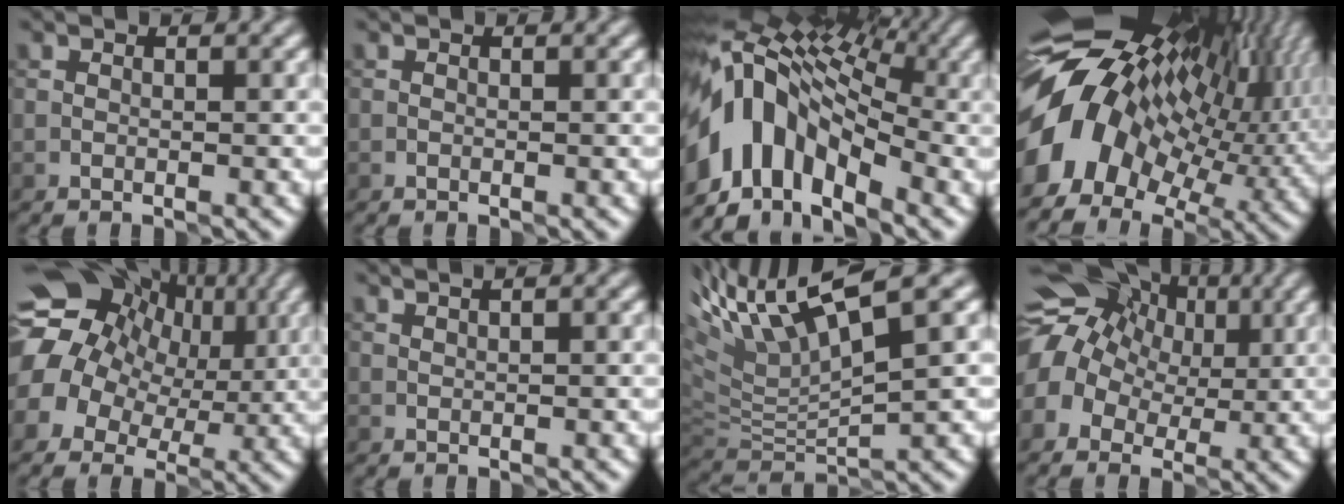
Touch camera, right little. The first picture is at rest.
{"total": 0.0}
{"total": 12.2, "force": [-2.6, 7.7, 9.2], "torque": [-0.164, 0.020, -0.057]}
{"total": 14.8, "force": [1.7, 9.5, 11.3], "torque": [-0.219, 0.015, 0.038]}
{"total": 17.2, "force": [3.3, 14.5, 8.6], "torque": [-0.173, 0.042, 0.036]}
{"total": 0.8, "force": [0.7, 0.0, 0.4], "torque": [-0.004, 0.002, 0.008]}
{"total": 7.5, "force": [4.2, 1.8, 6.0], "torque": [-0.119, 0.022, 0.078]}
{"total": 13.4, "force": [4.3, 10.2, 7.5], "torque": [-0.147, 0.051, 0.045]}